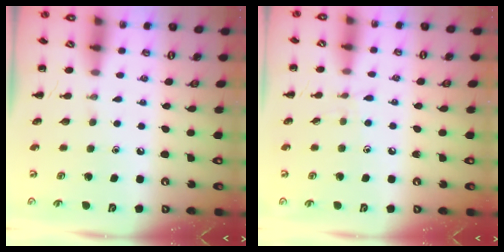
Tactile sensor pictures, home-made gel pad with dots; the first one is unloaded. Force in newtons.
{"total": 4.4, "press": 4.0, "slide": 1.9}